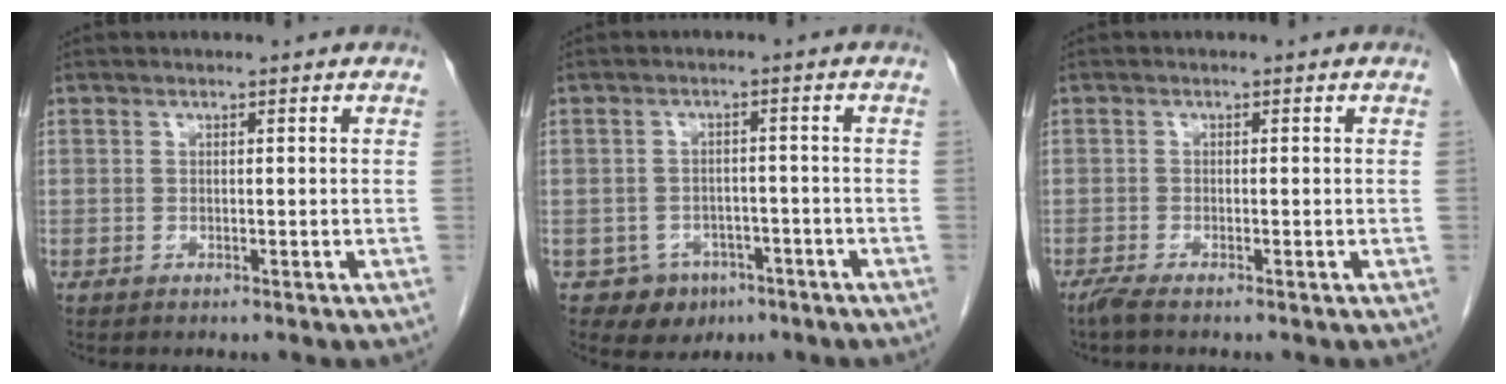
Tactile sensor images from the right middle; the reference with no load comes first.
{"total": 5.1, "force": [-2.9, 4.1, 0.9], "torque": [-0.008, 0.012, -0.032]}
{"total": 1.9, "force": [-1.6, 0.0, 1.1], "torque": [-0.029, -0.008, -0.032]}